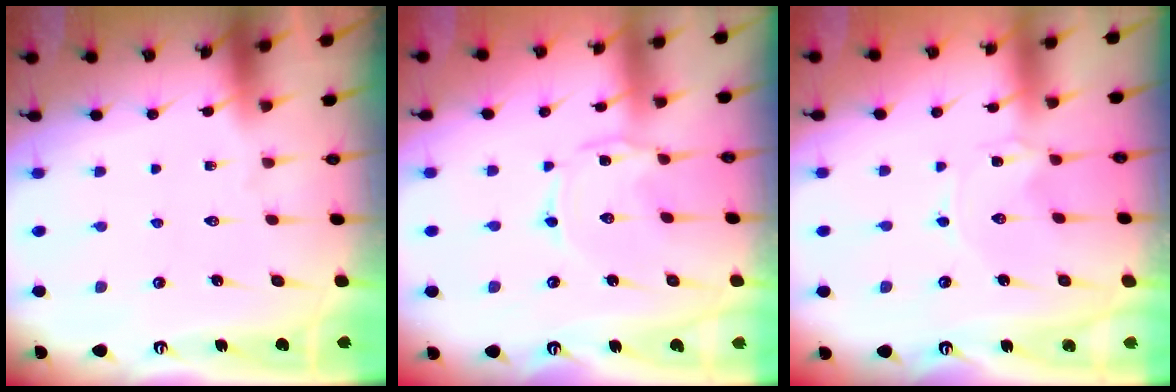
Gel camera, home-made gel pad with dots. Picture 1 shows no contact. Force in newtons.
{"total": 1.0, "press": 1.0, "slide": 0.2}
{"total": 0.0}